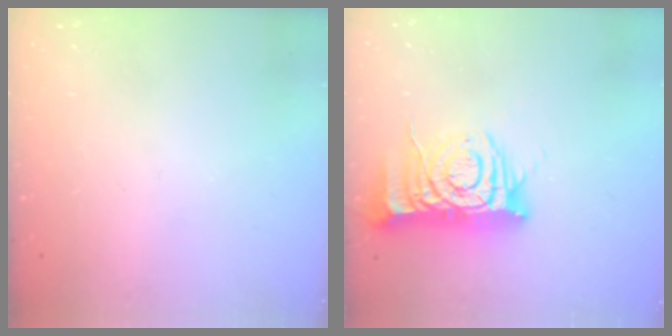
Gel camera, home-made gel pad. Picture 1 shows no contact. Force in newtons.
{"total": 11.5, "press": 11.4, "slide": 1.4}